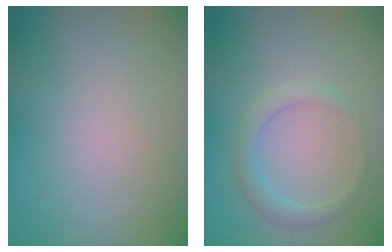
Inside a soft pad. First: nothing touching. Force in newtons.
{"total": 2.2, "press": 2.2, "slide": 0.1}